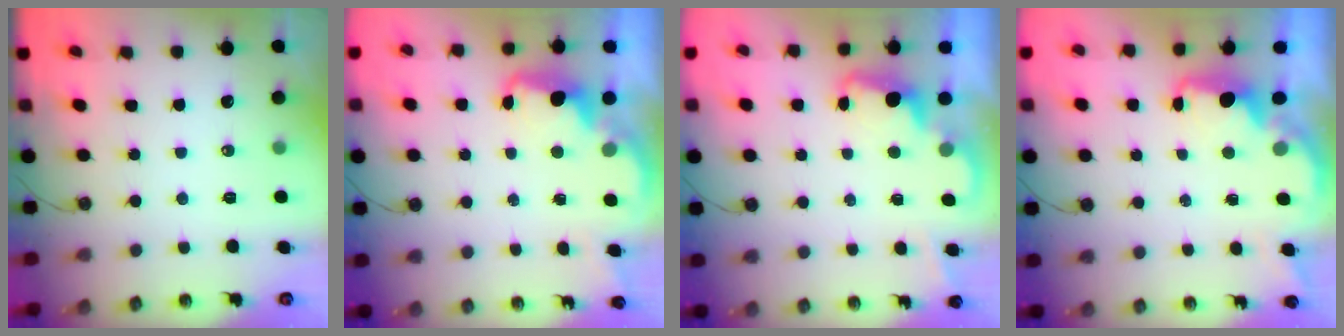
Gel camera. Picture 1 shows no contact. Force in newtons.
{"total": 2.6, "press": 2.5, "slide": 0.7}
{"total": 2.5, "press": 2.4, "slide": 0.5}
{"total": 2.2, "press": 2.0, "slide": 0.8}